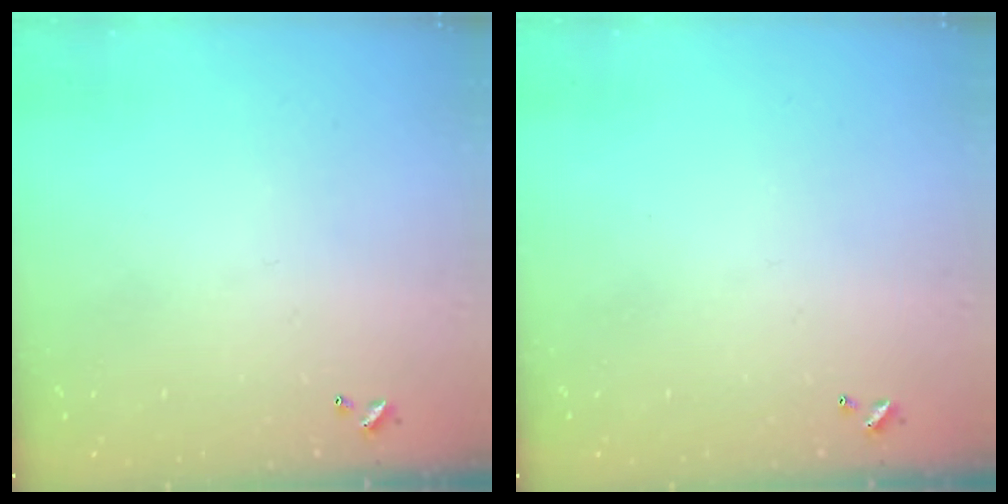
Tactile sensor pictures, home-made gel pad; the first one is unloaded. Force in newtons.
{"total": 0.0}